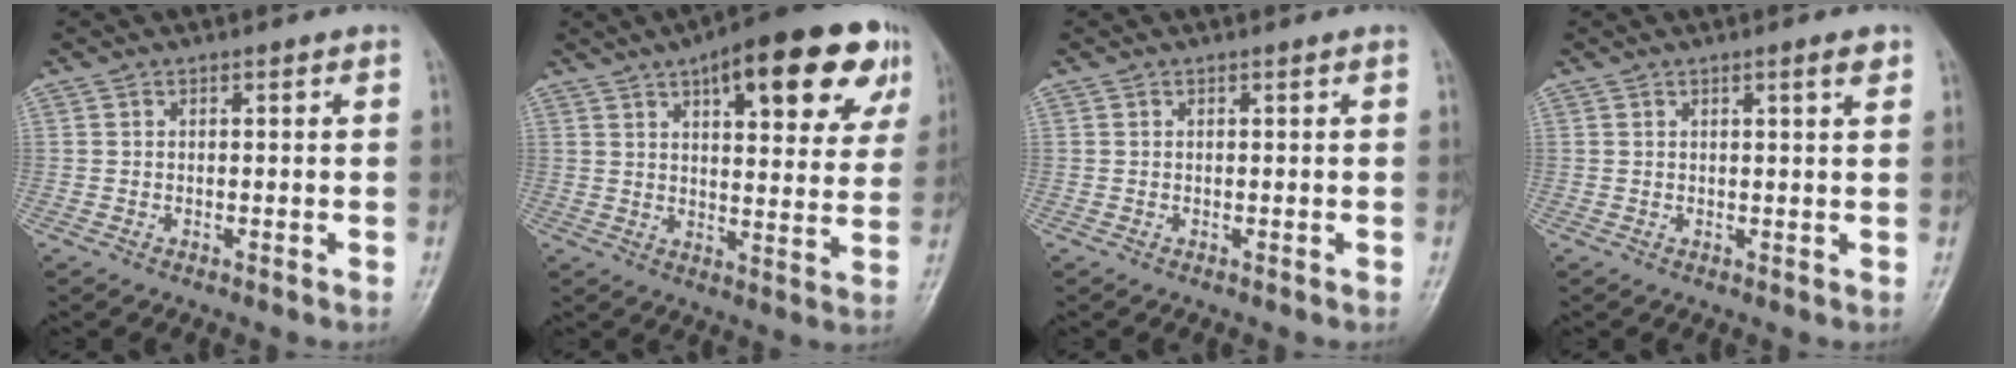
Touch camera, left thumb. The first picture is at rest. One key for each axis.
{"total": 21.4, "fx": 10.7, "fy": 7.7, "fz": 16.9, "tx": -0.191, "ty": -0.010, "tz": 0.142}
{"total": 0.0}
{"total": 2.0, "fx": 1.2, "fy": 0.1, "fz": 1.6, "tx": -0.020, "ty": -0.005, "tz": 0.019}